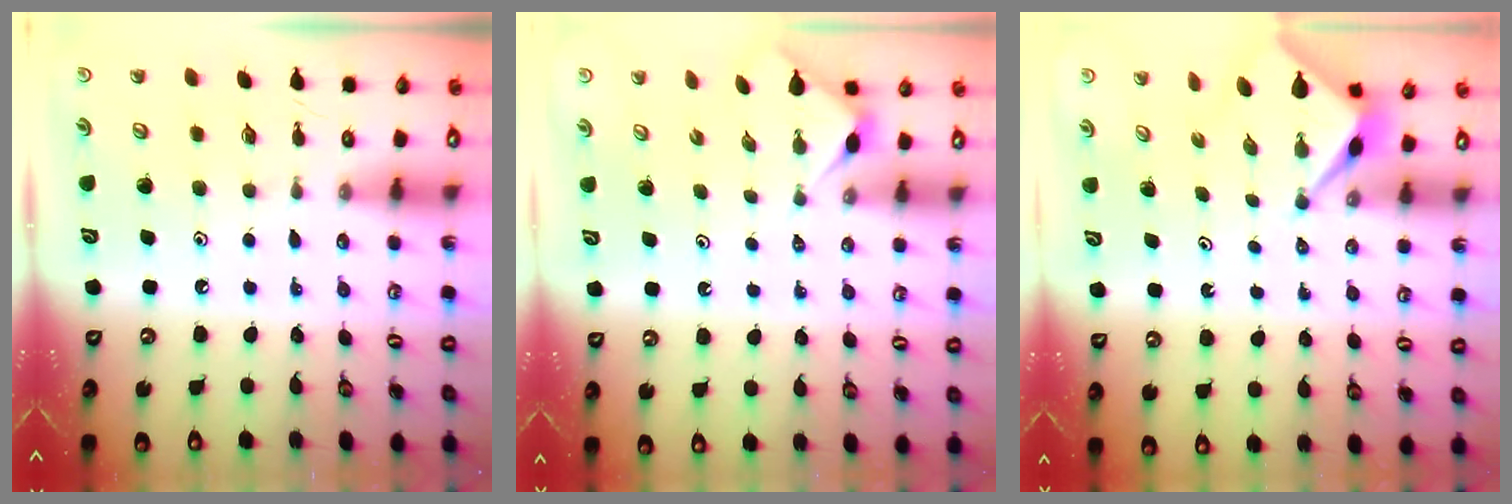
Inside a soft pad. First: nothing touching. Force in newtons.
{"total": 2.5, "press": 2.4, "slide": 0.5}
{"total": 2.7, "press": 2.7, "slide": 0.0}